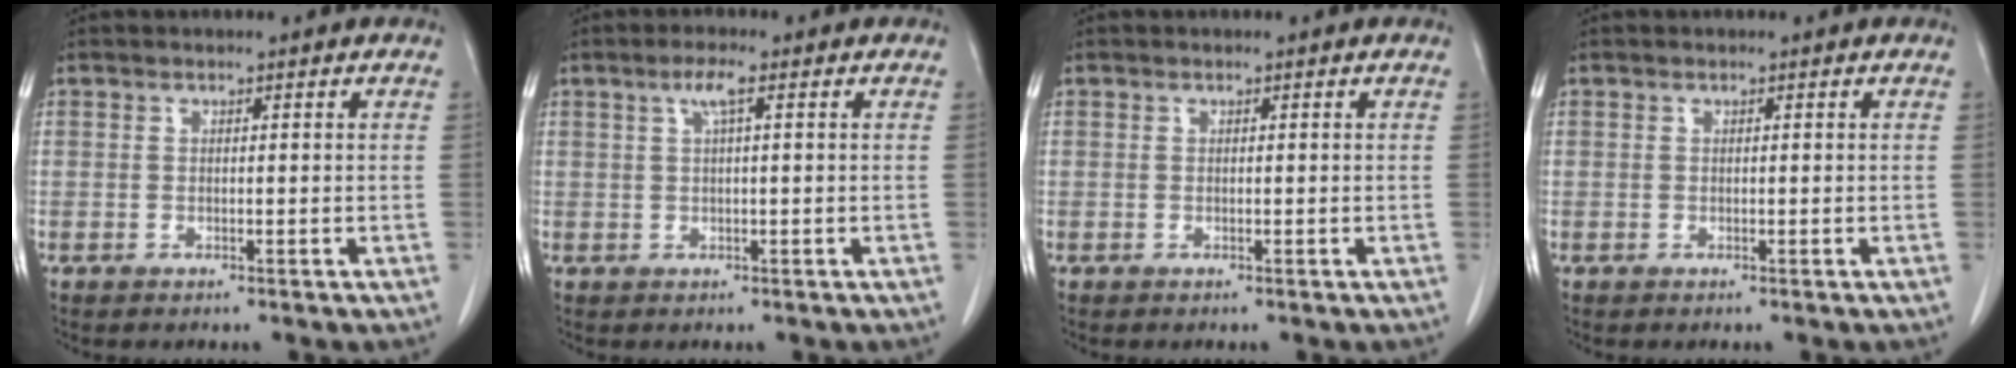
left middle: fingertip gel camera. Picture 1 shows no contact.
{"total": 2.5, "force": [1.0, 0.2, 2.3], "torque": [-0.049, 0.008, 0.019]}
{"total": 0.0}
{"total": 0.0}